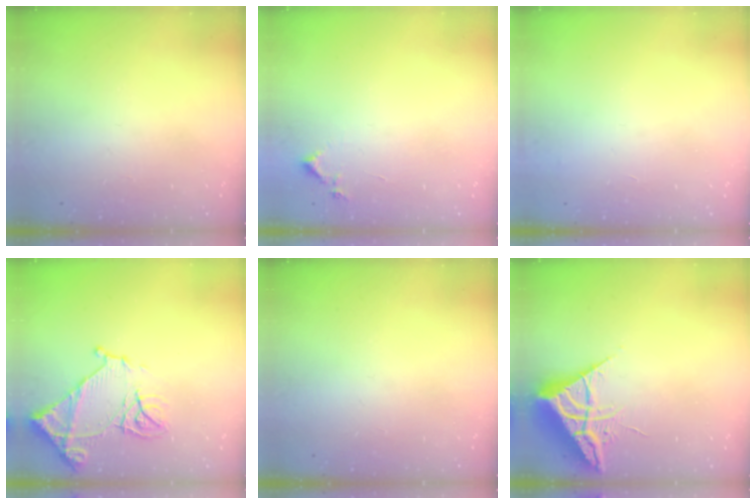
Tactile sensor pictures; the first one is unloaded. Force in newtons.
{"total": 4.9, "press": 4.8, "slide": 0.5}
{"total": 3.4, "press": 3.4, "slide": 0.1}
{"total": 13.0, "press": 13.0, "slide": 1.3}
{"total": 0.0}
{"total": 7.1, "press": 7.1, "slide": 0.4}